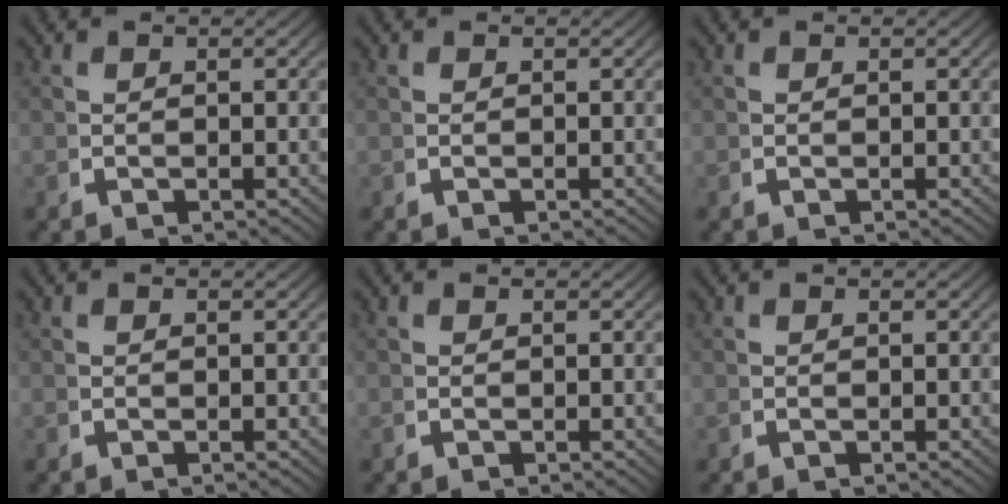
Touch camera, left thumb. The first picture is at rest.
{"total": 0.0}
{"total": 0.0}
{"total": 0.0}
{"total": 0.0}
{"total": 0.0}